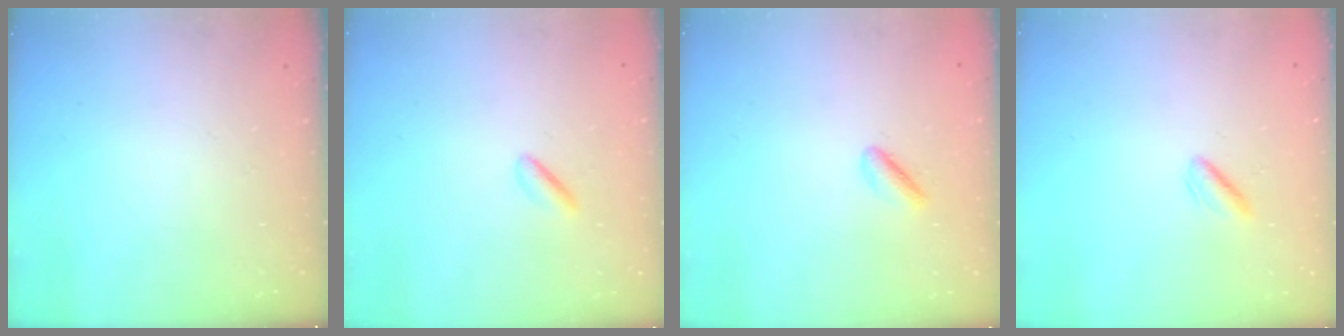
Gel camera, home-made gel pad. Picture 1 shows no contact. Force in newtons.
{"total": 0.9, "press": 0.6, "slide": 0.7}
{"total": 2.0, "press": 1.8, "slide": 1.0}
{"total": 1.7, "press": 1.3, "slide": 1.0}